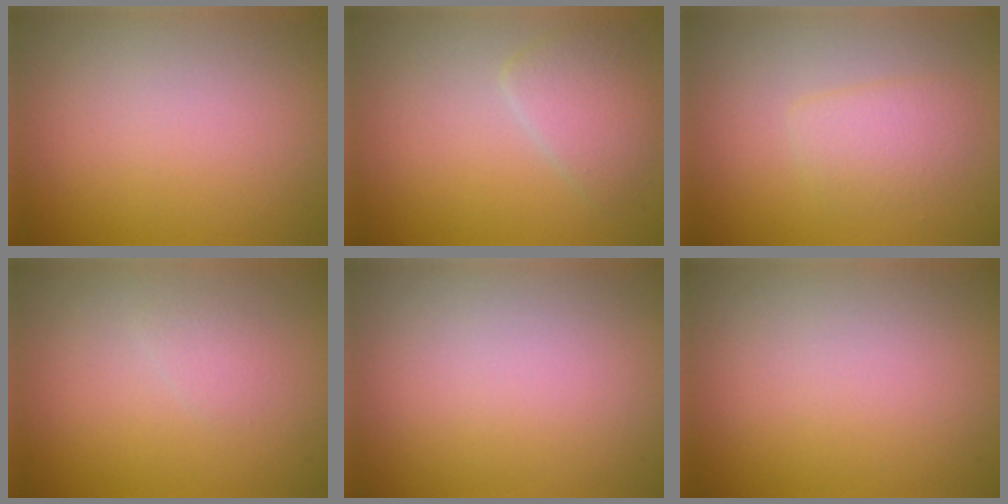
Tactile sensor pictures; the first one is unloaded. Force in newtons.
{"total": 2.9, "press": 2.9, "slide": 0.1}
{"total": 2.1, "press": 2.1, "slide": 0.1}
{"total": 0.9, "press": 0.9, "slide": 0.0}
{"total": 0.0}
{"total": 0.0}